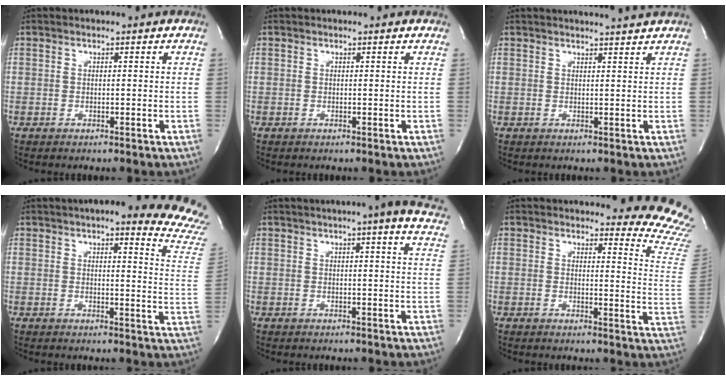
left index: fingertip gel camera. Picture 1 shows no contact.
{"total": 0.0}
{"total": 3.7, "force": [3.5, -1.0, 0.8], "torque": [-0.013, -0.004, 0.039]}
{"total": 16.9, "force": [15.6, 0.9, 6.5], "torque": [-0.064, -0.077, 0.155]}
{"total": 13.2, "force": [10.9, 0.4, 7.5], "torque": [-0.098, -0.004, 0.114]}
{"total": 14.1, "force": [13.9, 1.1, 2.2], "torque": [0.008, -0.148, 0.110]}